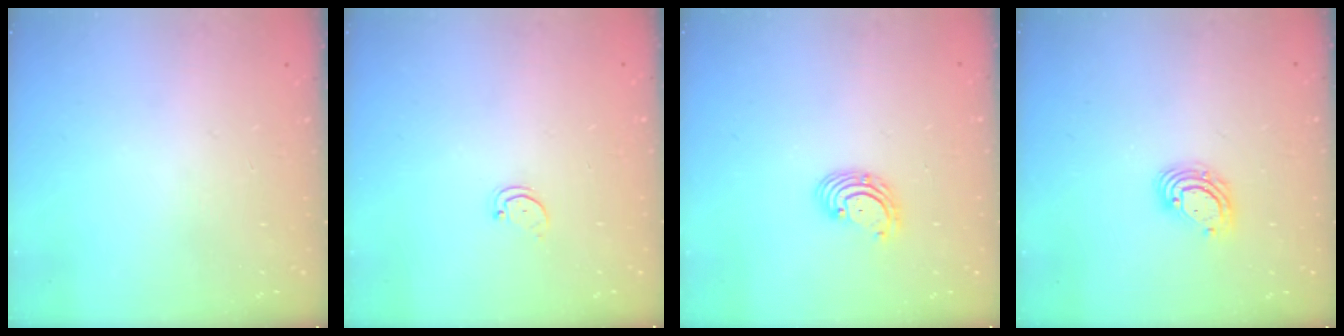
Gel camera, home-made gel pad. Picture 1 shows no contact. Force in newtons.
{"total": 1.5, "press": 1.5, "slide": 0.3}
{"total": 2.7, "press": 2.7, "slide": 0.3}
{"total": 6.4, "press": 6.3, "slide": 1.2}